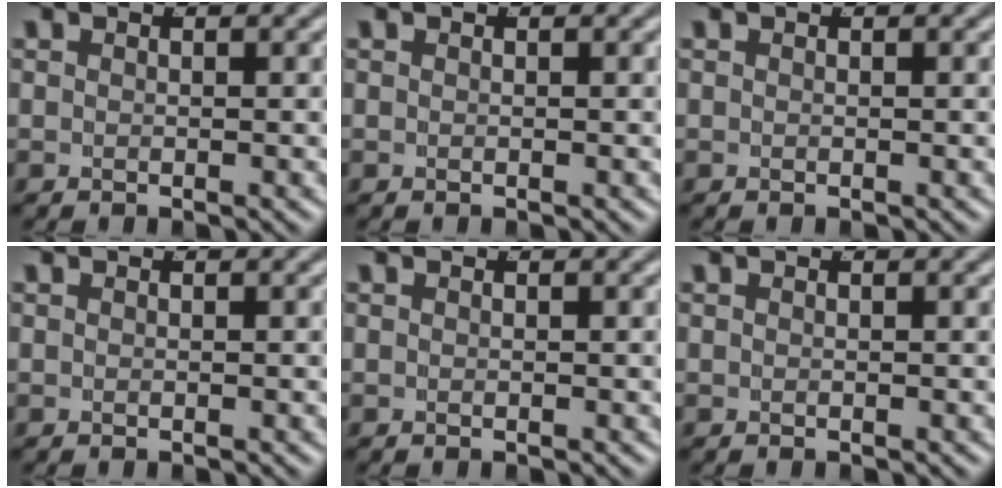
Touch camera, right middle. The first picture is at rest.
{"total": 0.0}
{"total": 0.0}
{"total": 0.0}
{"total": 0.0}
{"total": 0.0}